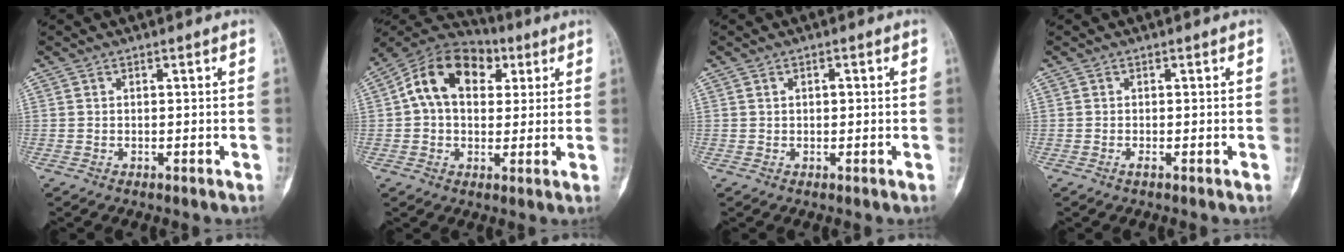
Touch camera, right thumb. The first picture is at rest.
{"total": 15.1, "force": [4.1, 10.5, 10.0], "torque": [-0.143, 0.023, 0.058]}
{"total": 0.9, "force": [0.1, 0.5, 0.7], "torque": [-0.009, 0.001, 0.001]}
{"total": 0.5, "force": [-0.3, 0.0, 0.4], "torque": [-0.011, -0.001, -0.006]}